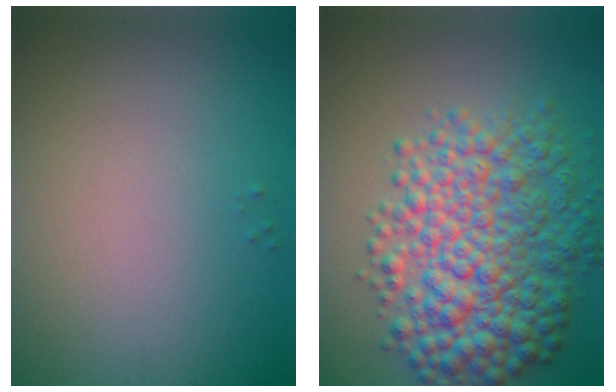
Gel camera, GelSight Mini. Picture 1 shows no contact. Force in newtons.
{"total": 8.8, "press": 8.8, "slide": 0.1}